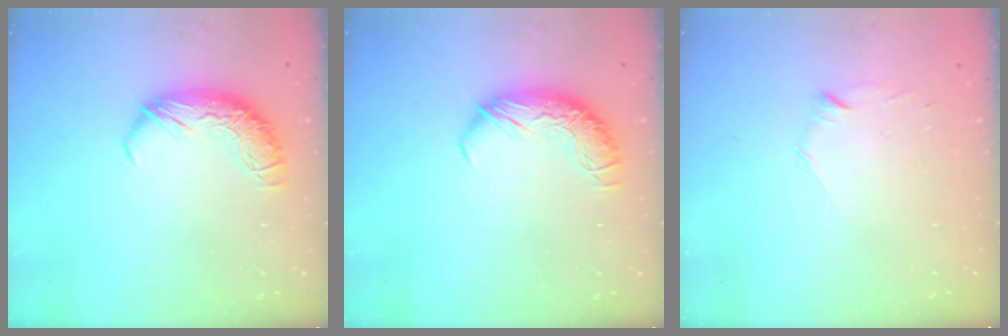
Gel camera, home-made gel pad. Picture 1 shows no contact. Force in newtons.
{"total": 0.0}
{"total": 7.5, "press": 7.4, "slide": 0.7}